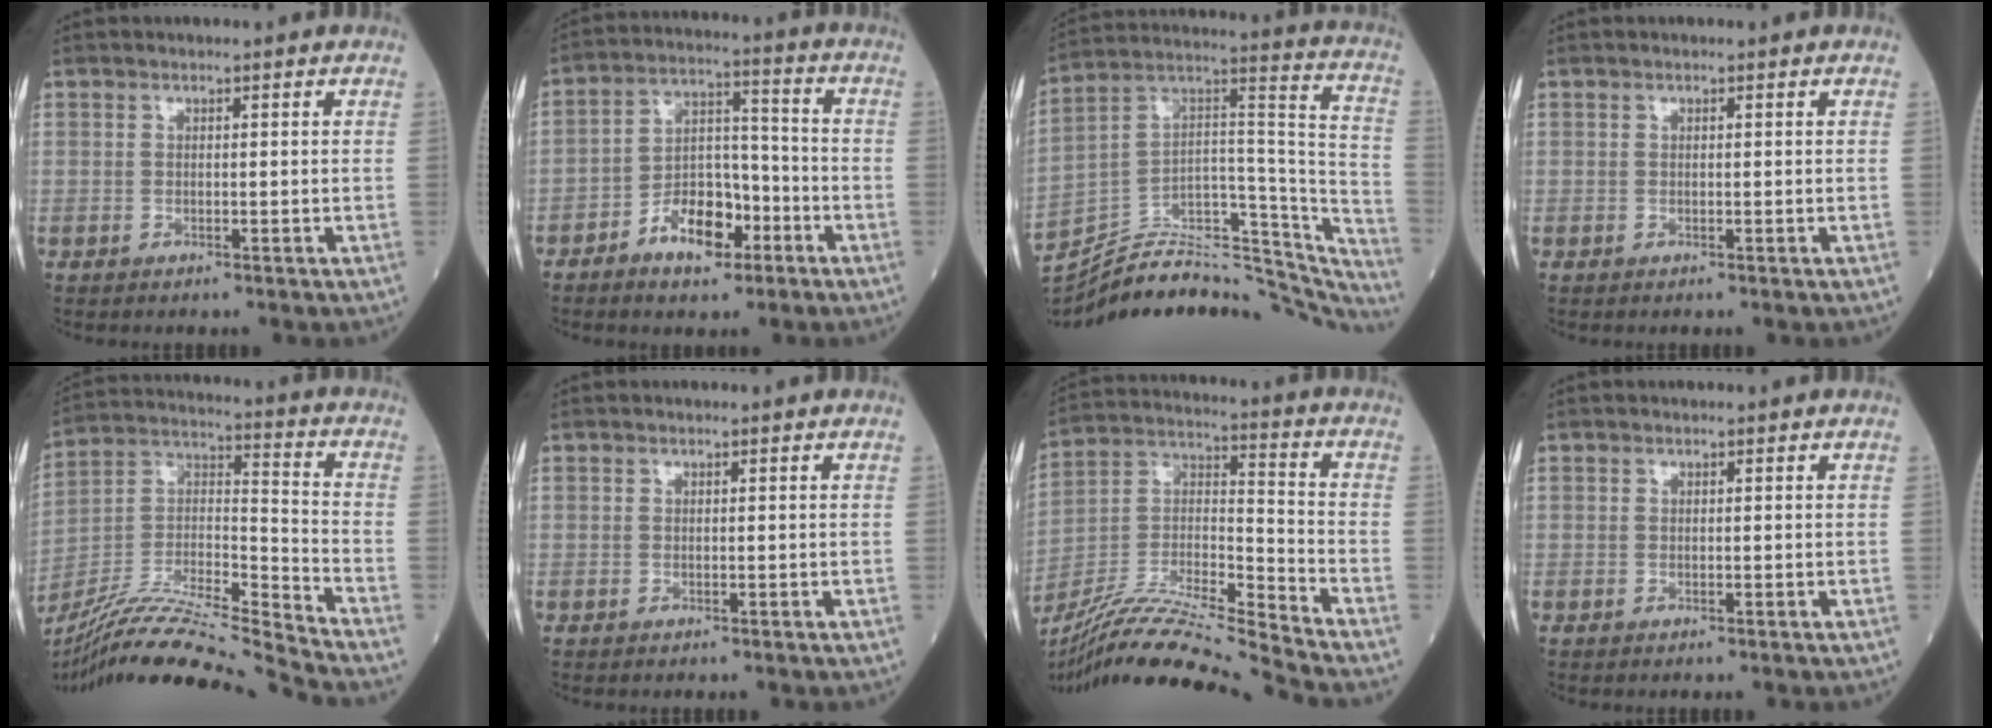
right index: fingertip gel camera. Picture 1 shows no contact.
{"total": 9.7, "force": [-5.2, 4.8, 6.7], "torque": [-0.124, 0.020, -0.089]}
{"total": 34.3, "force": [-30.4, 8.4, 13.6], "torque": [-0.174, 0.018, -0.431]}
{"total": 0.0}
{"total": 20.9, "force": [-19.3, -1.7, 7.9], "torque": [-0.170, -0.001, -0.342]}
{"total": 0.0}
{"total": 19.0, "force": [-17.4, -2.1, 7.3], "torque": [-0.149, 0.005, -0.317]}
{"total": 0.0}